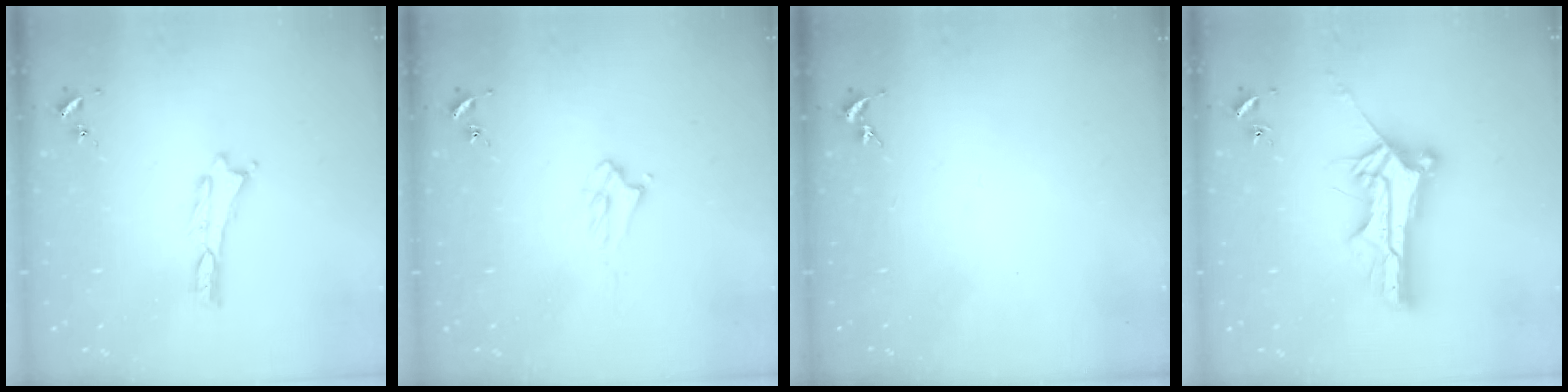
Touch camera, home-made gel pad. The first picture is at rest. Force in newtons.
{"total": 2.2, "press": 2.2, "slide": 0.4}
{"total": 0.0}
{"total": 10.5, "press": 10.5, "slide": 0.9}